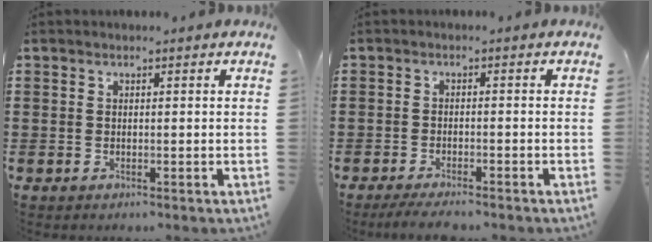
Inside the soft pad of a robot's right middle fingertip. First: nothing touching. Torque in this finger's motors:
{"motor_torque": [0.85, -0.64, 0.05, 0.05]}